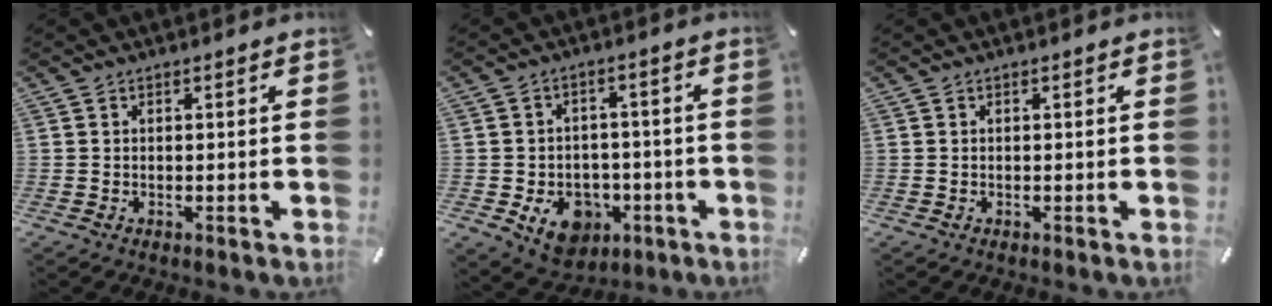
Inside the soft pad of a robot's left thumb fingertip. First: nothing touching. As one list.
[{"total": 10.2, "force": [-4.1, 7.8, 5.0], "torque": [-0.073, 0.024, -0.067]}, {"total": 0.0}]